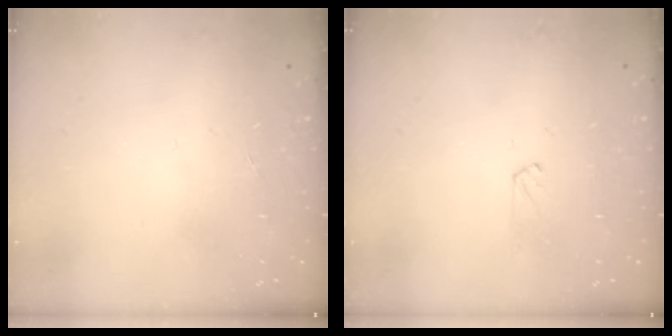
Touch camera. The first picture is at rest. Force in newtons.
{"total": 2.5, "press": 2.5, "slide": 0.3}